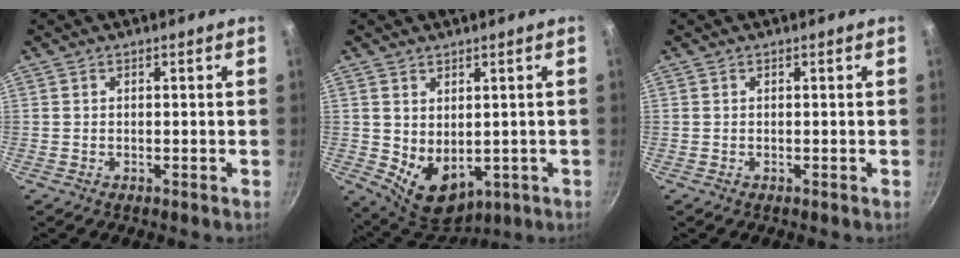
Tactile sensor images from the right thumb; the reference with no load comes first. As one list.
[{"total": 9.0, "force": [0.2, 6.4, 6.3], "torque": [-0.076, -0.021, 0.028]}, {"total": 0.0}]